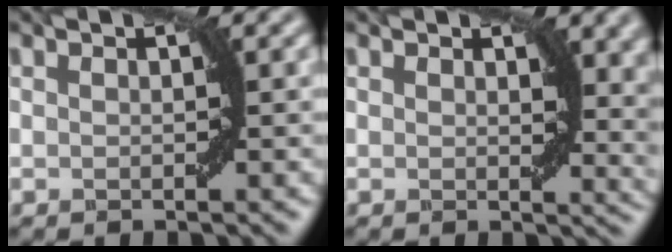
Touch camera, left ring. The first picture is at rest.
{"total": 4.2, "force": [1.7, 2.0, 3.2], "torque": [-0.032, -0.008, 0.031]}